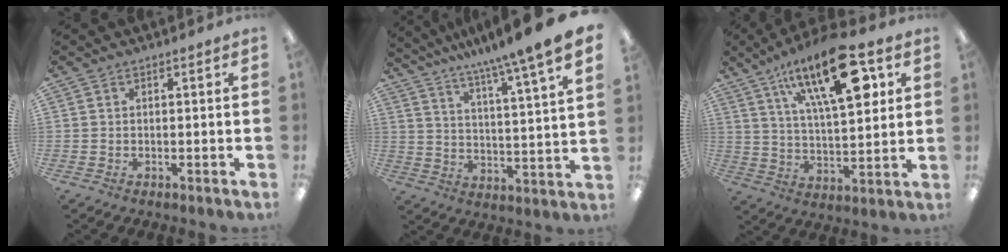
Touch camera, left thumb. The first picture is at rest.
{"total": 10.4, "force": [9.2, -0.8, 4.8], "torque": [-0.085, -0.082, 0.144]}
{"total": 22.7, "force": [11.4, 9.1, 17.4], "torque": [-0.265, -0.043, 0.180]}